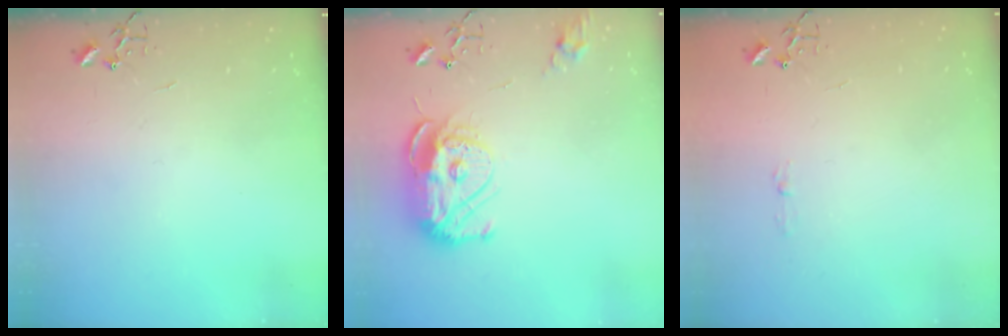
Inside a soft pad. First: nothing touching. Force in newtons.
{"total": 14.6, "press": 14.6, "slide": 1.4}
{"total": 2.9, "press": 2.9, "slide": 0.5}